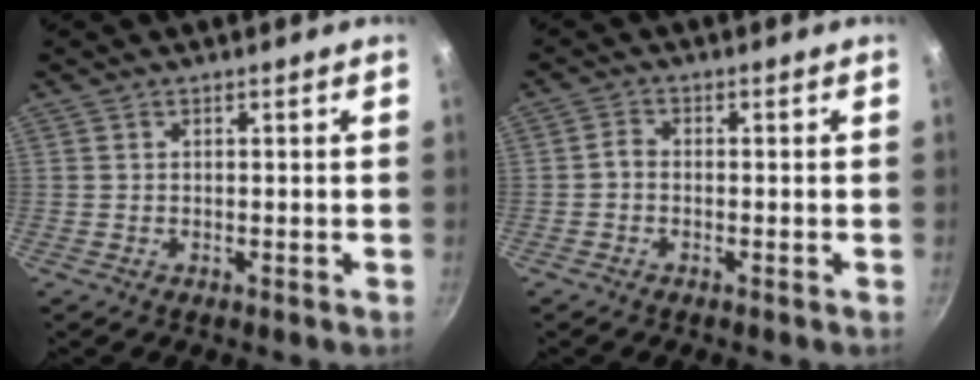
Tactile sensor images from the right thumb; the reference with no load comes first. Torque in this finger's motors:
{"motor_torque": [0.18, 0.12, 0.12, 0.25, 0.01]}